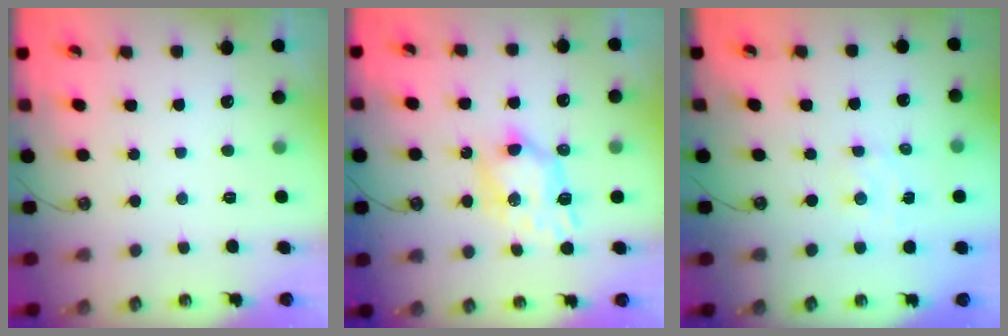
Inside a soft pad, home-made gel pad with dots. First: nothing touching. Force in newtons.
{"total": 8.0, "press": 8.0, "slide": 0.6}
{"total": 3.5, "press": 3.4, "slide": 0.3}